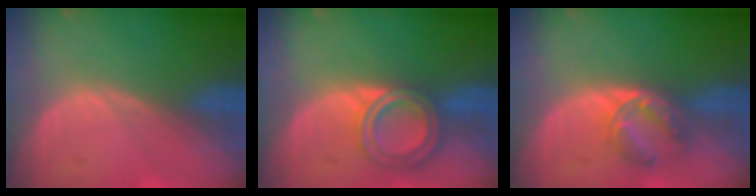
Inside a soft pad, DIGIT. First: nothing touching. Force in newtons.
{"total": 6.8, "press": 6.1, "slide": 3.1}
{"total": 5.8, "press": 5.5, "slide": 1.8}